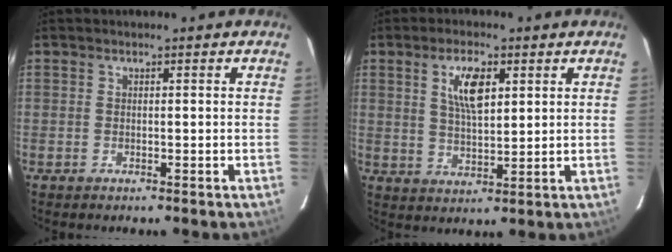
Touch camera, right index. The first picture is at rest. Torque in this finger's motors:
{"motor_torque": [0.60, 0.33, 0.29, 0.11]}